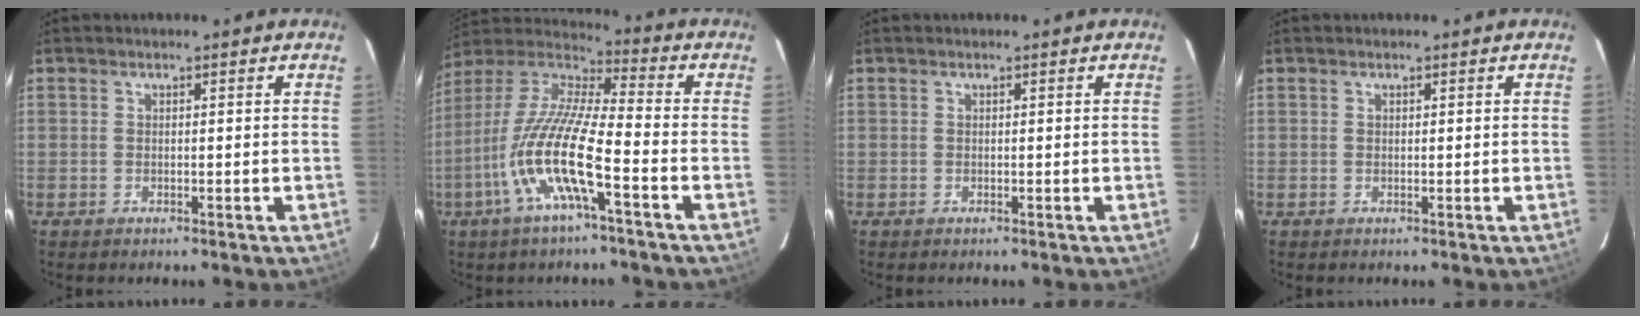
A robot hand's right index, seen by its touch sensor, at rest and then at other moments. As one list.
[{"total": 15.7, "force": [-6.2, 2.3, 14.2], "torque": [-0.282, -0.012, -0.127]}, {"total": 0.0}, {"total": 0.0}]